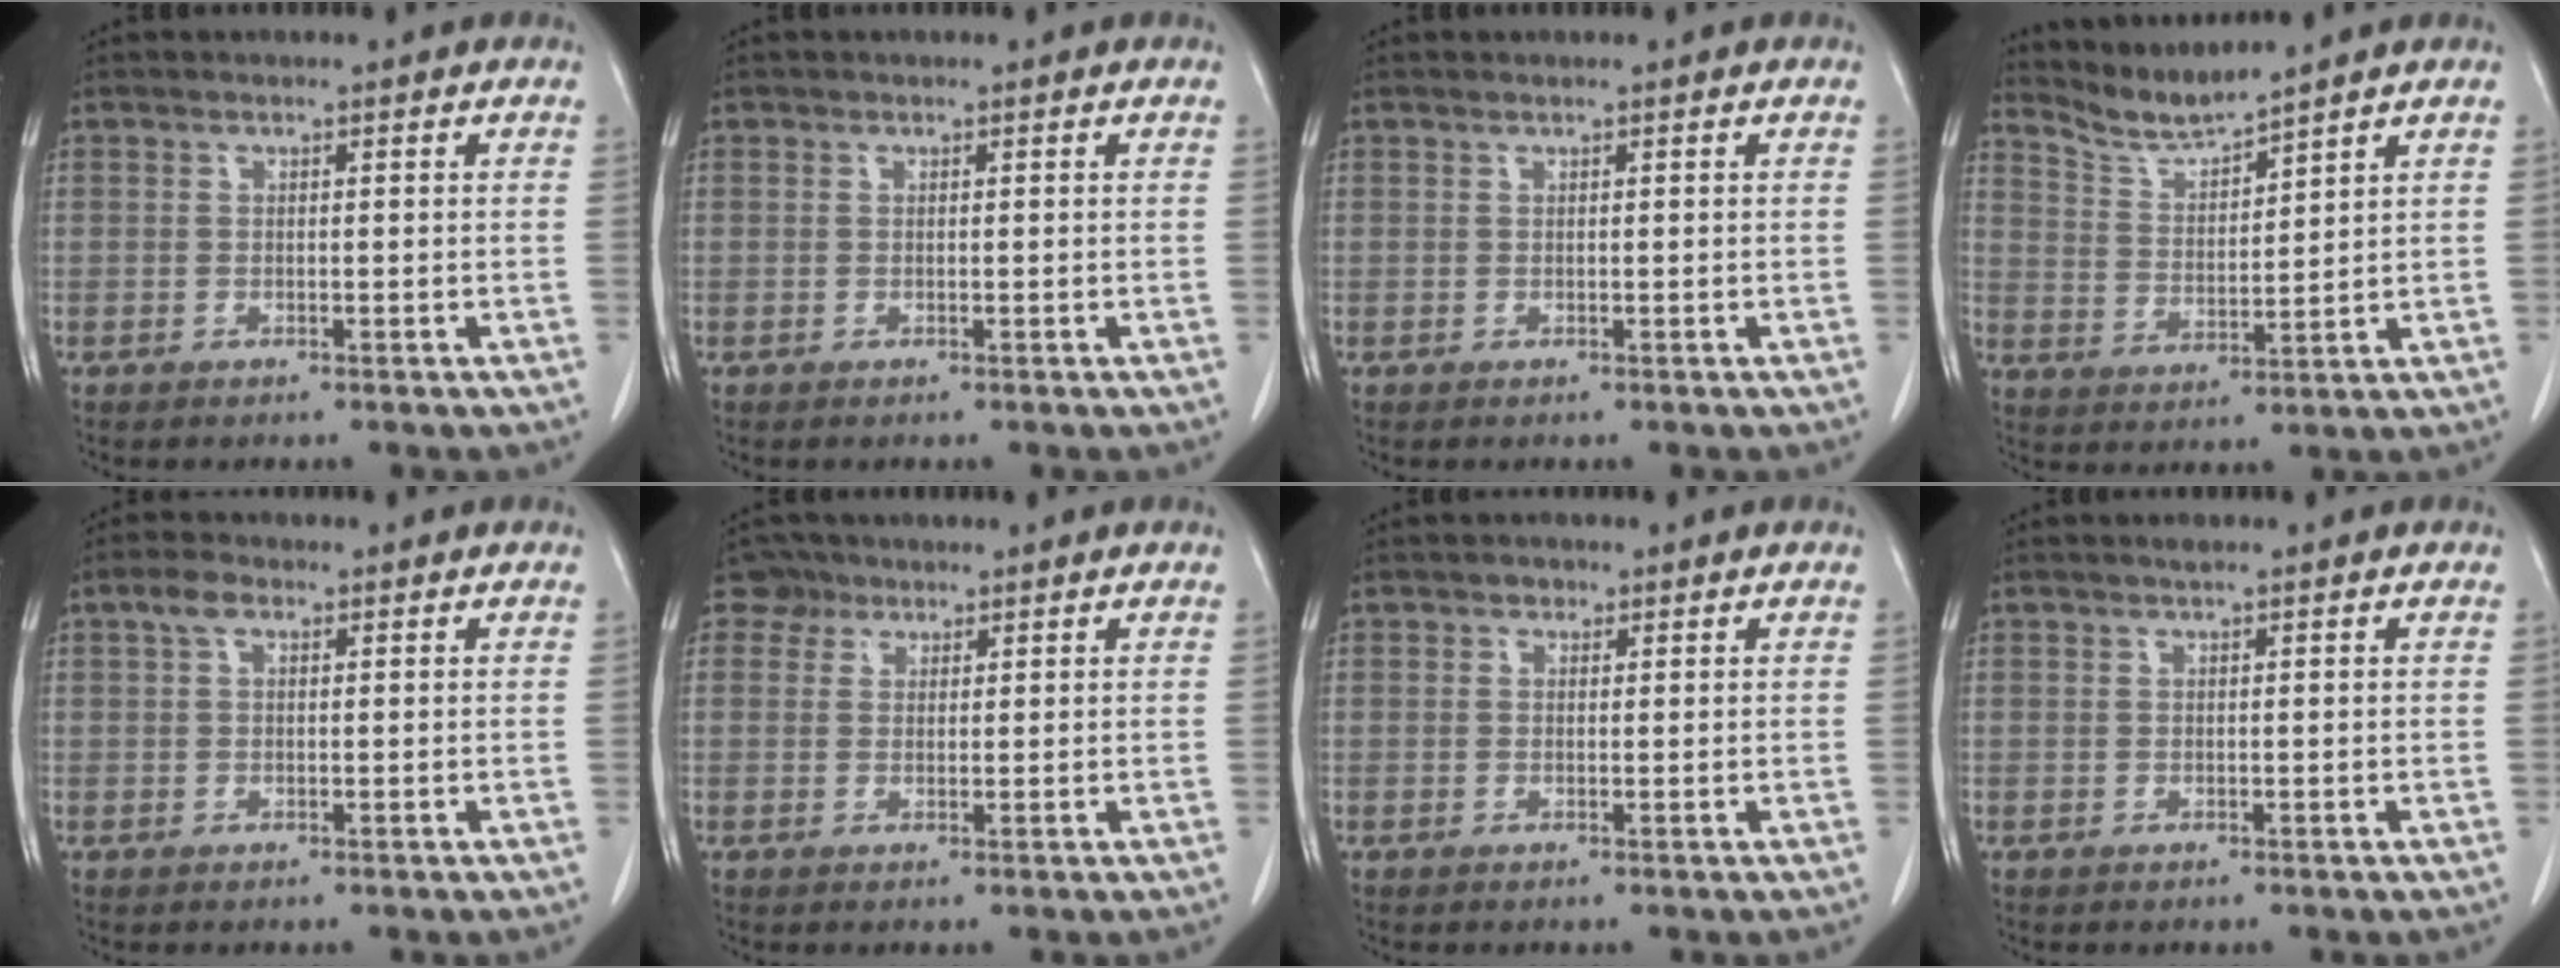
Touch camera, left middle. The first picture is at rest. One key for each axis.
{"total": 0.0}
{"total": 0.0}
{"total": 5.3, "fx": 5.2, "fy": -1.3, "fz": -0.1, "tx": -0.011, "ty": -0.012, "tz": 0.113}
{"total": 2.2, "fx": 1.0, "fy": 1.2, "fz": 1.5, "tx": -0.036, "ty": 0.015, "tz": 0.021}
{"total": 2.6, "fx": 1.8, "fy": 1.8, "fz": -0.4, "tx": 0.009, "ty": 0.004, "tz": 0.028}
{"total": 1.0, "fx": 0.6, "fy": 0.7, "fz": 0.2, "tx": -0.003, "ty": -0.001, "tz": 0.006}
{"total": 0.6, "fx": 0.5, "fy": -0.1, "fz": 0.4, "tx": -0.013, "ty": 0.001, "tz": 0.010}